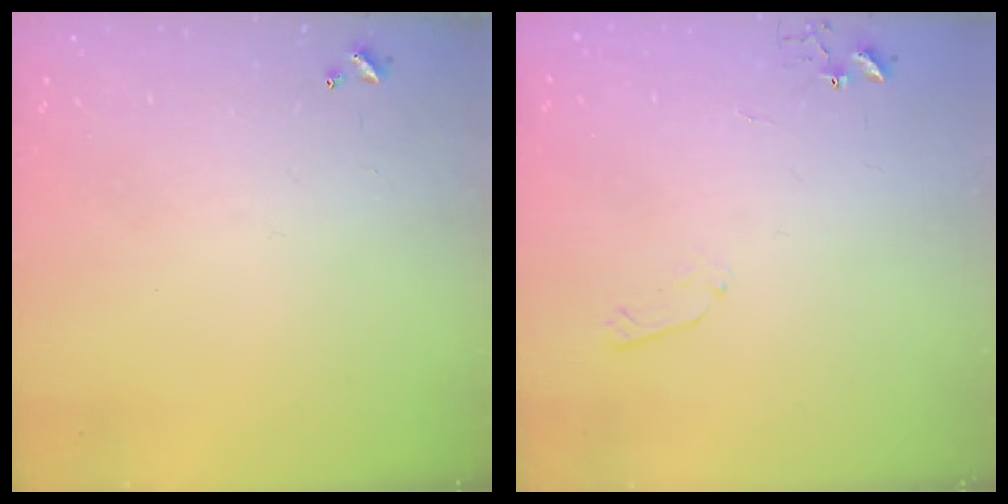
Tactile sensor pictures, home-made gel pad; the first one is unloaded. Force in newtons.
{"total": 3.4, "press": 3.4, "slide": 0.5}